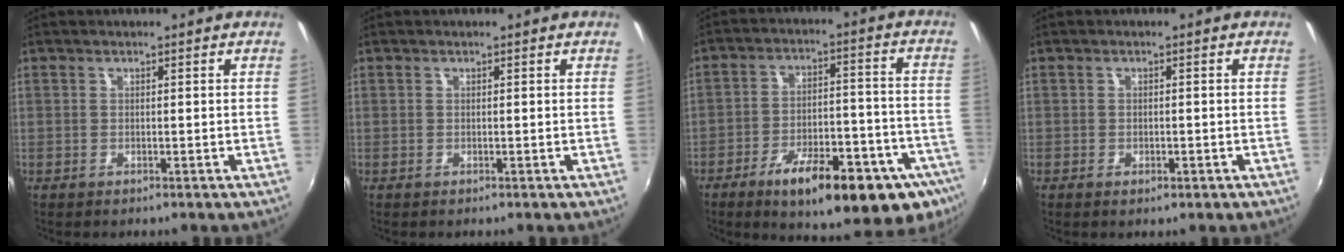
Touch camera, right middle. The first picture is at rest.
{"total": 0.0}
{"total": 23.4, "force": [-13.6, 7.6, 17.5], "torque": [-0.254, -0.024, -0.183]}
{"total": 1.7, "force": [-0.9, 0.9, 1.1], "torque": [-0.017, -0.003, -0.013]}